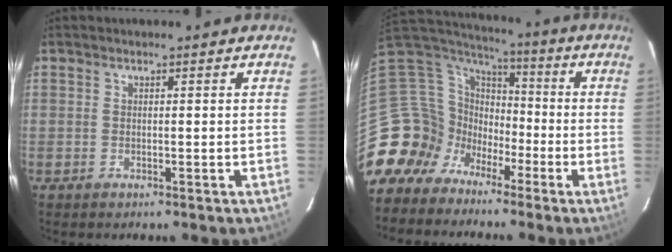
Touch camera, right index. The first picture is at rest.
{"total": 13.6, "force": [-7.4, 11.2, 2.5], "torque": [-0.081, 0.037, -0.146]}